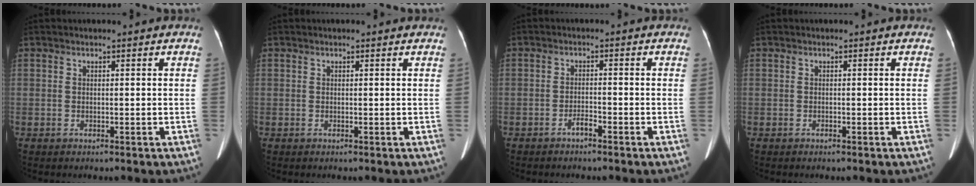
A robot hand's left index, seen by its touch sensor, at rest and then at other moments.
{"total": 0.0}
{"total": 1.6, "force": [-1.4, 0.2, 0.8], "torque": [-0.017, 0.001, -0.023]}
{"total": 0.0}